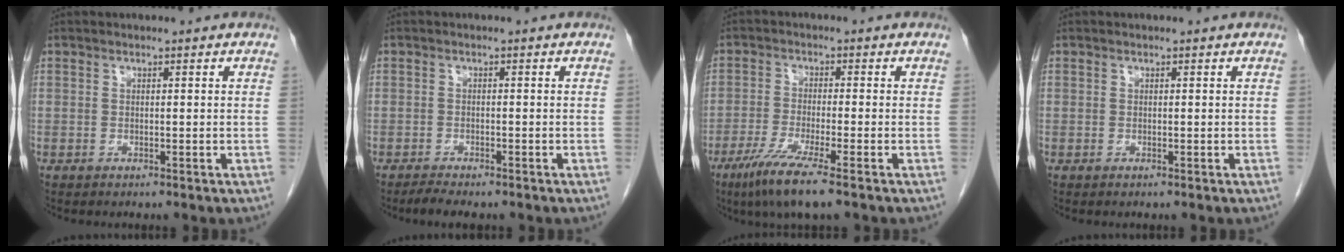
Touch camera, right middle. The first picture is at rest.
{"total": 3.0, "force": [-2.5, 0.6, 1.5], "torque": [-0.028, -0.007, -0.039]}
{"total": 7.8, "force": [-5.0, -0.3, 5.9], "torque": [-0.114, -0.024, -0.091]}
{"total": 0.0}